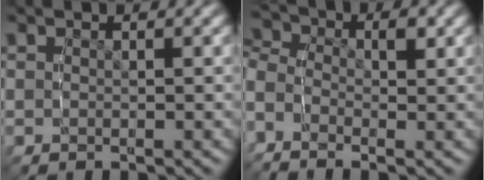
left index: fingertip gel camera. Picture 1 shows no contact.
{"total": 5.3, "force": [0.0, 4.2, 3.2], "torque": [-0.064, 0.004, -0.018]}